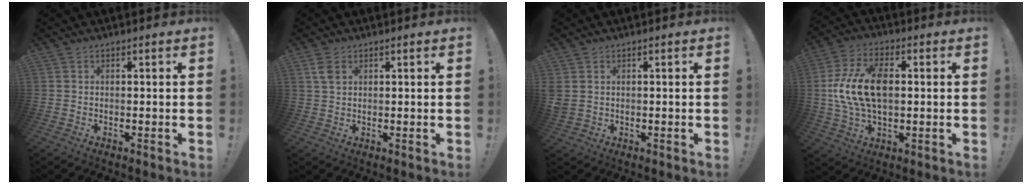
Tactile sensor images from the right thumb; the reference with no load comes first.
{"total": 3.9, "force": [1.9, 2.3, 2.5], "torque": [-0.046, 0.001, 0.036]}
{"total": 2.3, "force": [0.9, 1.6, 1.3], "torque": [-0.027, 0.003, 0.020]}
{"total": 16.3, "force": [0.7, 10.0, 12.9], "torque": [-0.250, 0.007, 0.012]}